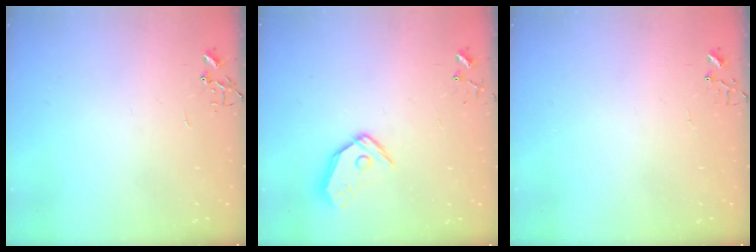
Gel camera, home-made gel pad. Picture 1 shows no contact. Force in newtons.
{"total": 11.1, "press": 11.0, "slide": 1.7}
{"total": 5.0, "press": 5.0, "slide": 0.4}